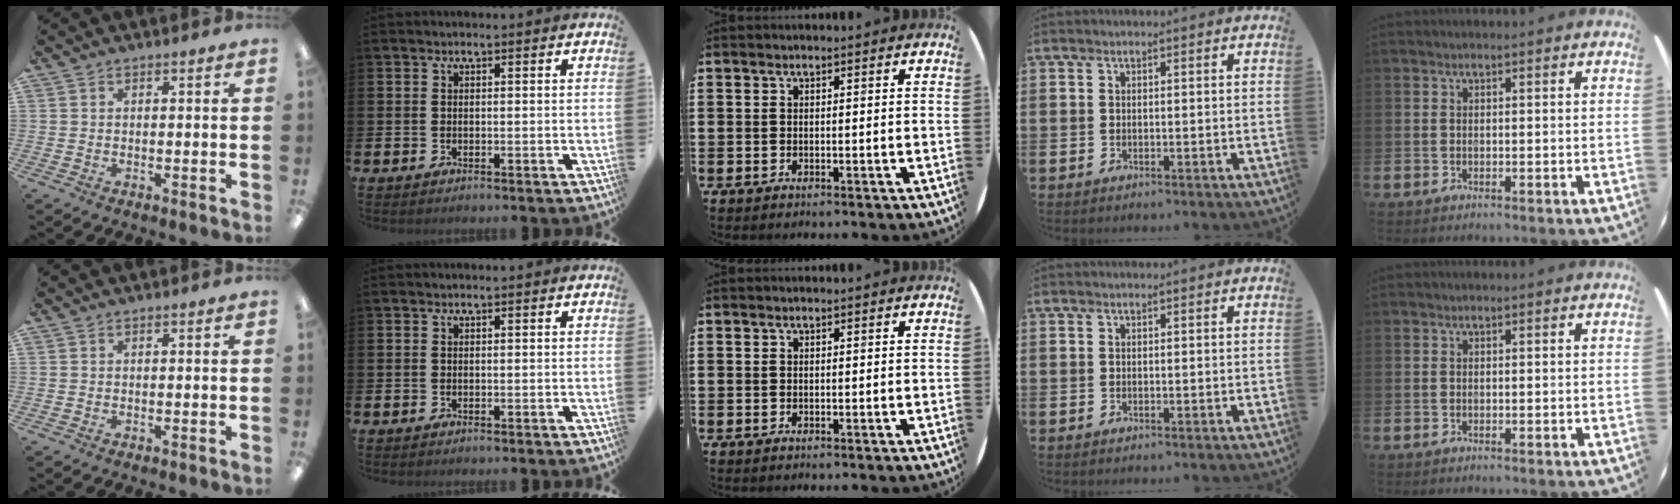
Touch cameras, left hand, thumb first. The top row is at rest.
{}